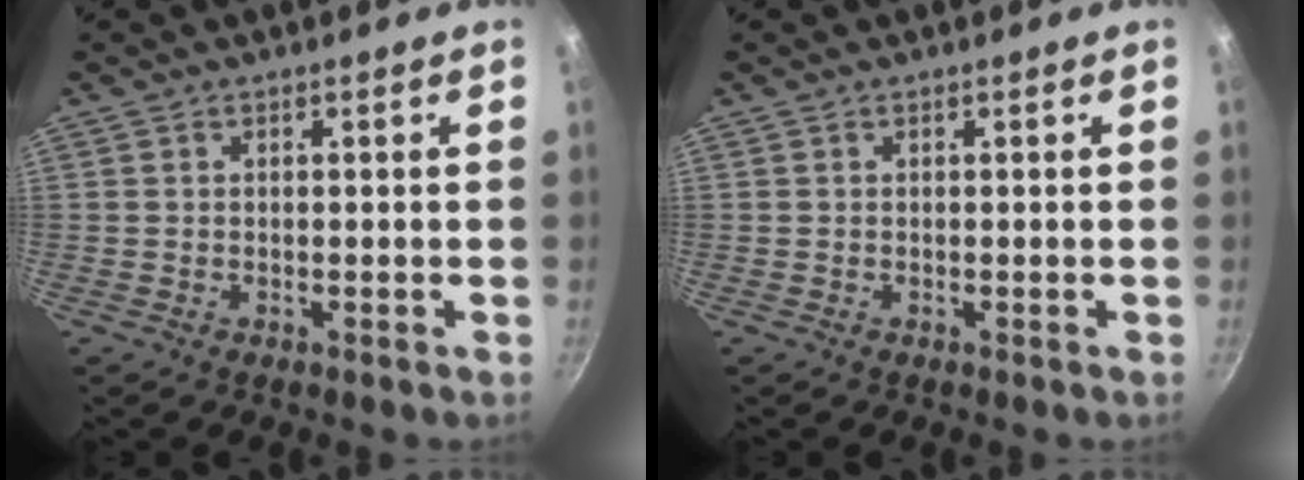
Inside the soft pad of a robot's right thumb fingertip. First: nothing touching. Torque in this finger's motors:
{"motor_torque": [-0.02, -0.03, 0.02, 0.00, 0.00]}